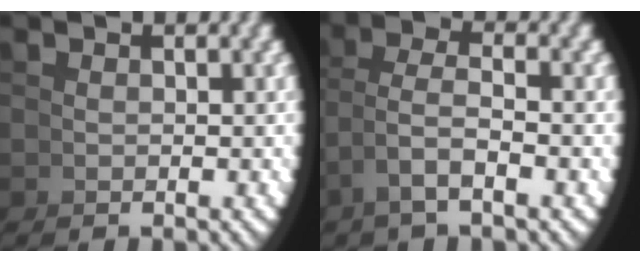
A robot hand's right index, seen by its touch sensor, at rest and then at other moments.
{"total": 2.6, "force": [0.3, 0.7, 2.5], "torque": [-0.055, -0.005, 0.010]}